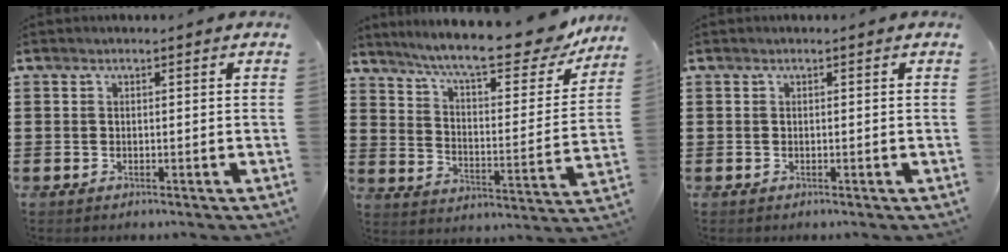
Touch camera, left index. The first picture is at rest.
{"total": 12.6, "force": [10.8, 0.9, 6.6], "torque": [-0.142, -0.069, 0.179]}
{"total": 0.0}